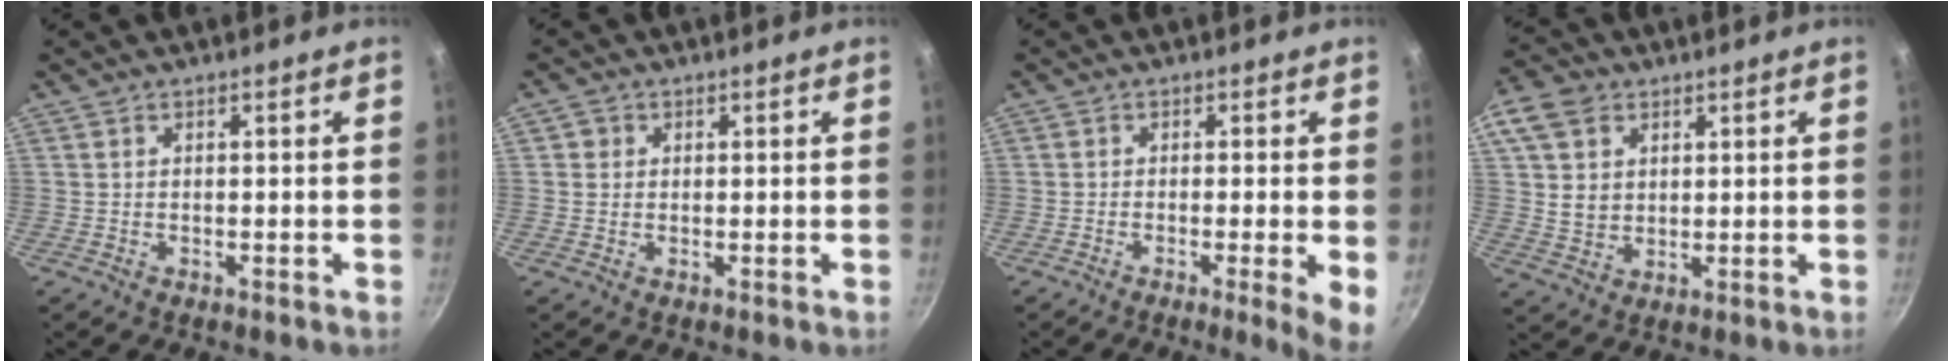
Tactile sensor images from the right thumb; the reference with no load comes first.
{"total": 1.8, "force": [0.3, 1.7, 0.4], "torque": [0.001, 0.001, 0.000]}
{"total": 5.7, "force": [-1.1, 0.5, 5.6], "torque": [-0.070, -0.004, -0.018]}
{"total": 9.3, "force": [3.3, 7.2, 4.7], "torque": [-0.063, -0.011, 0.059]}